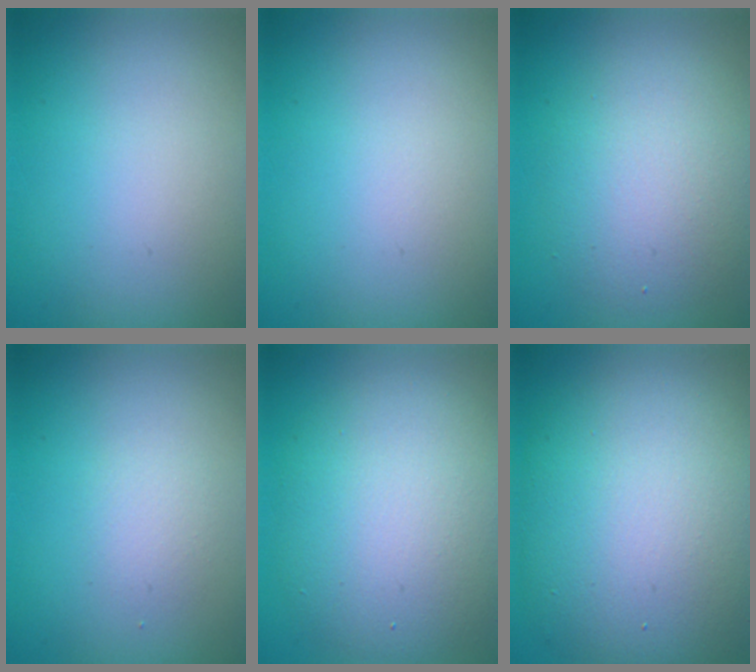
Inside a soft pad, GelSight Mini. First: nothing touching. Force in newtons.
{"total": 0.0}
{"total": 5.8, "press": 5.8, "slide": 0.2}
{"total": 1.2, "press": 1.2, "slide": 0.0}
{"total": 7.8, "press": 7.8, "slide": 0.5}
{"total": 11.3, "press": 11.3, "slide": 0.7}